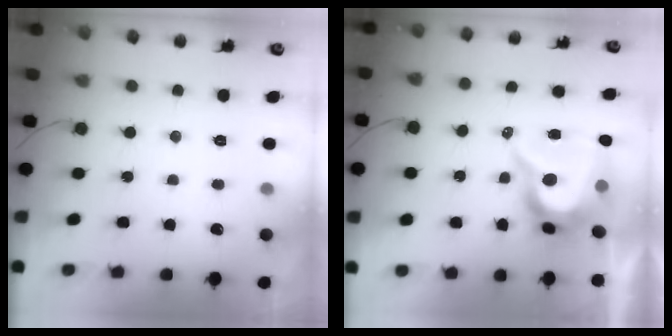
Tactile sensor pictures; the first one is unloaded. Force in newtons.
{"total": 12.8, "press": 12.8, "slide": 0.9}